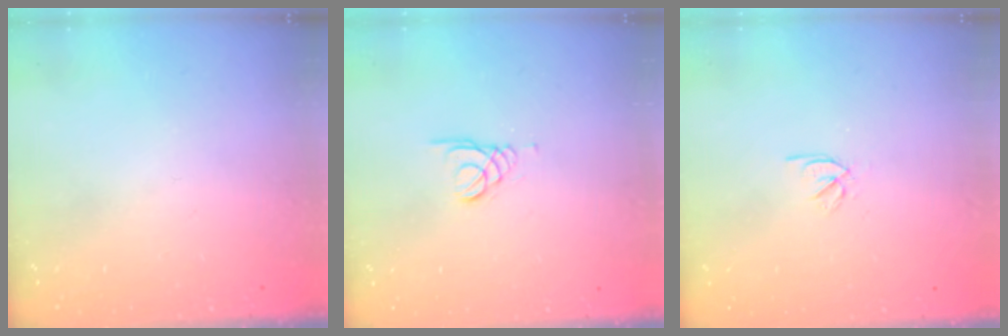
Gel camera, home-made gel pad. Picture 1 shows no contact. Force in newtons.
{"total": 1.0, "press": 1.0, "slide": 0.1}
{"total": 2.4, "press": 2.3, "slide": 0.7}